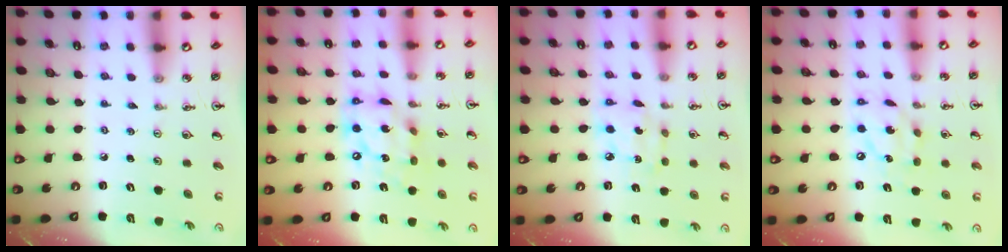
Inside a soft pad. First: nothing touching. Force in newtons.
{"total": 14.6, "press": 14.5, "slide": 1.2}
{"total": 7.6, "press": 7.5, "slide": 0.4}
{"total": 11.8, "press": 11.8, "slide": 0.9}